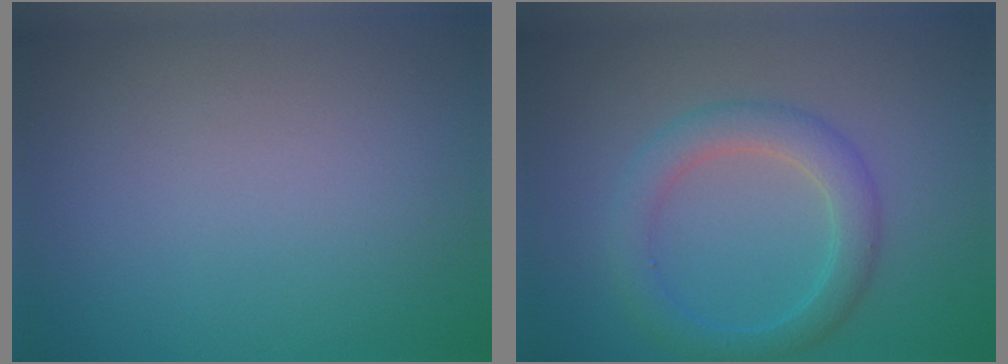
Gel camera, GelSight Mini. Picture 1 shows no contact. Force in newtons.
{"total": 3.5, "press": 3.5, "slide": 0.1}